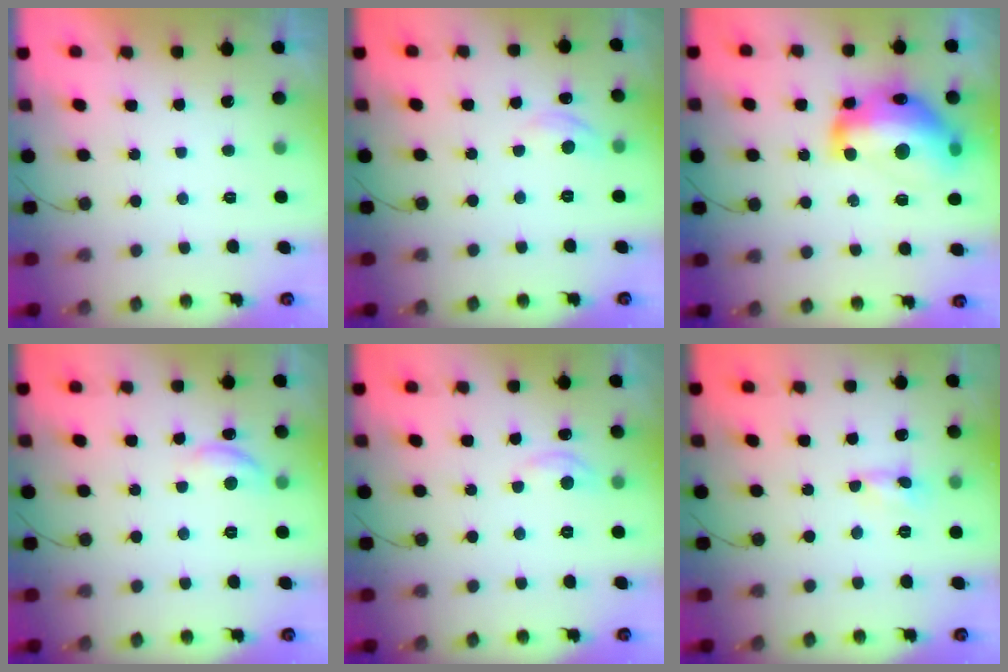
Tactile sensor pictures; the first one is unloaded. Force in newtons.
{"total": 5.5, "press": 5.5, "slide": 0.6}
{"total": 21.5, "press": 21.4, "slide": 1.5}
{"total": 8.2, "press": 8.2, "slide": 0.7}
{"total": 4.4, "press": 4.3, "slide": 0.6}
{"total": 0.0}